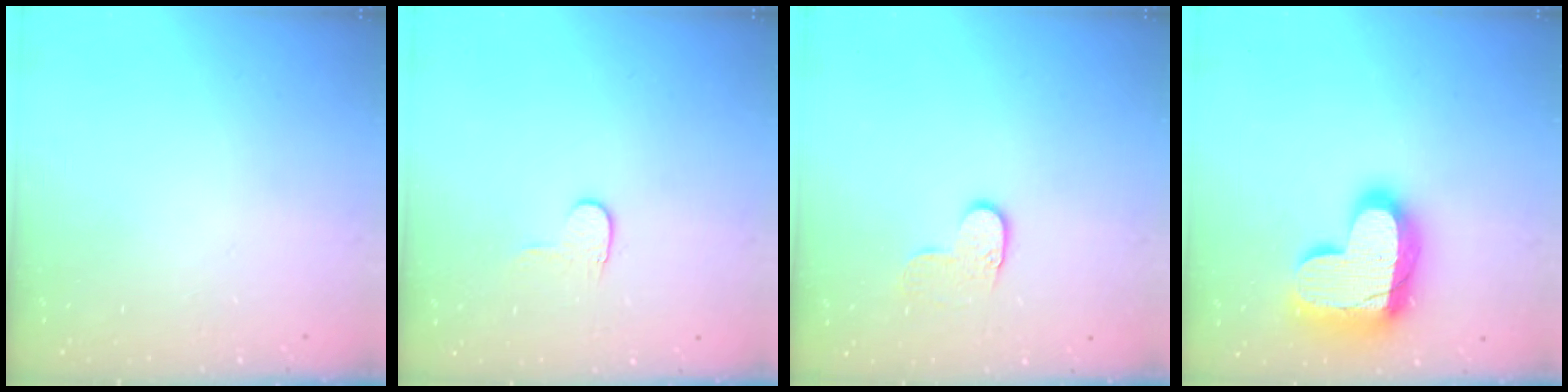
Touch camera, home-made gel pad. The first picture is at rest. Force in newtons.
{"total": 3.5, "press": 3.5, "slide": 0.4}
{"total": 5.4, "press": 5.4, "slide": 0.3}
{"total": 19.3, "press": 19.2, "slide": 1.5}